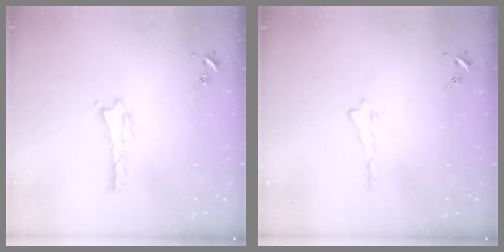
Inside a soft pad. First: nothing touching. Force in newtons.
{"total": 0.0}